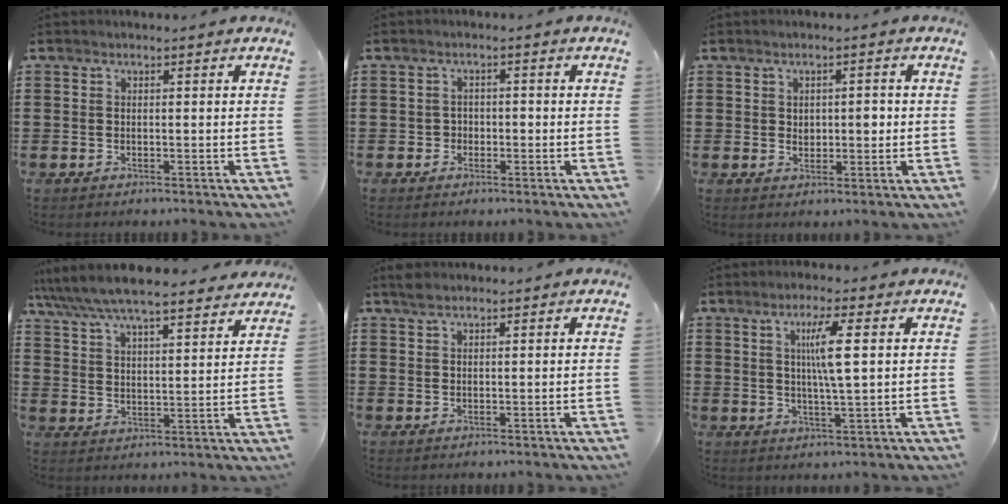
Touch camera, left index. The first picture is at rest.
{"total": 1.6, "force": [-0.7, 1.4, 0.5], "torque": [-0.016, 0.002, -0.017]}
{"total": 2.6, "force": [0.4, 1.6, 2.0], "torque": [-0.026, 0.001, 0.000]}
{"total": 7.0, "force": [6.6, 0.5, 2.4], "torque": [-0.075, -0.033, 0.115]}
{"total": 1.7, "force": [1.3, 0.7, 0.8], "torque": [-0.019, 0.003, 0.025]}
{"total": 6.2, "force": [1.7, 0.5, 5.9], "torque": [-0.117, 0.002, 0.025]}